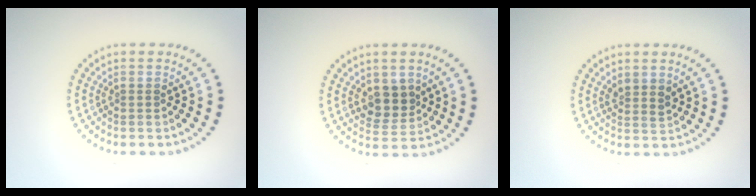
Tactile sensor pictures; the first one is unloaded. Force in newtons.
{"total": 2.7, "press": 2.5, "slide": 1.2}
{"total": 1.6, "press": 1.2, "slide": 1.0}